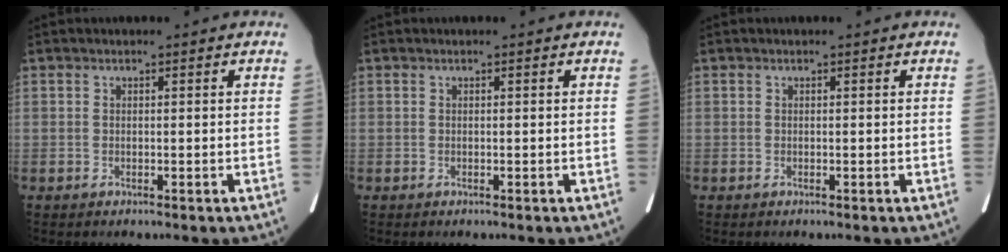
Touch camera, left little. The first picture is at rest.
{"total": 0.0}
{"total": 0.0}